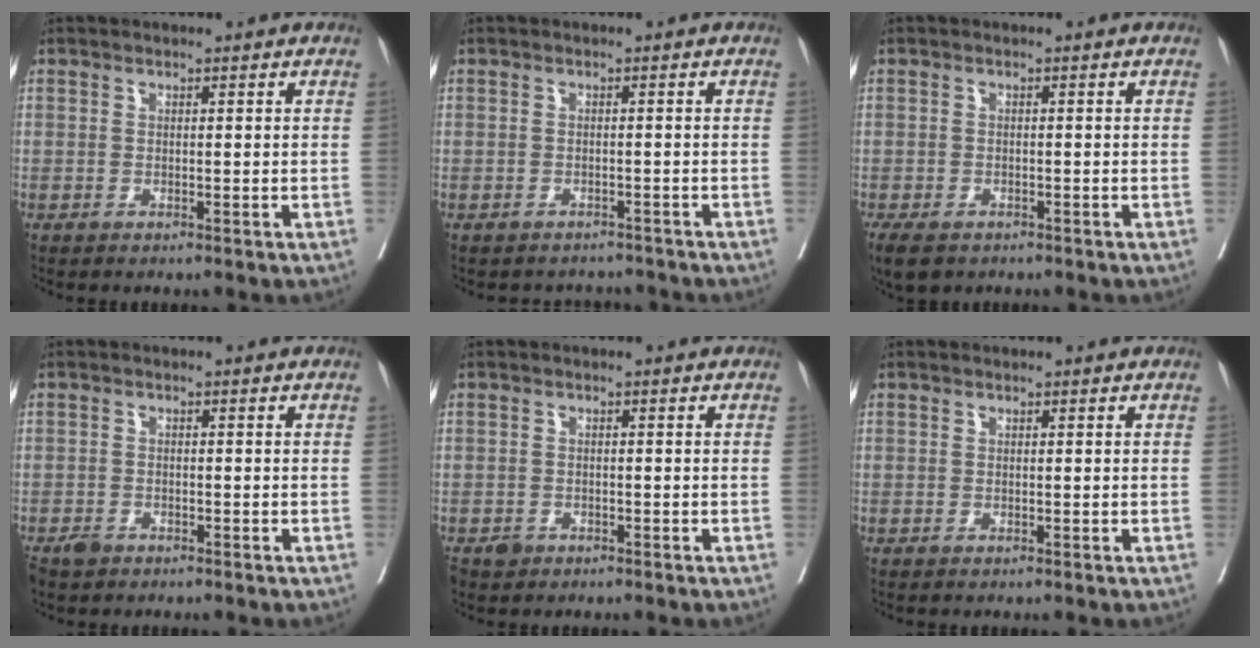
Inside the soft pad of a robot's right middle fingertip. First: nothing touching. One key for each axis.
{"total": 3.5, "fx": -3.2, "fy": 1.3, "fz": -0.7, "tx": 0.011, "ty": 0.003, "tz": -0.045}
{"total": 6.3, "fx": -4.3, "fy": 3.5, "fz": 2.9, "tx": -0.055, "ty": -0.009, "tz": -0.064}
{"total": 1.9, "fx": -1.4, "fy": 1.1, "fz": 0.6, "tx": -0.013, "ty": 0.001, "tz": -0.020}
{"total": 1.7, "fx": -1.1, "fy": 1.3, "fz": 0.3, "tx": -0.005, "ty": 0.004, "tz": -0.015}
{"total": 0.0}